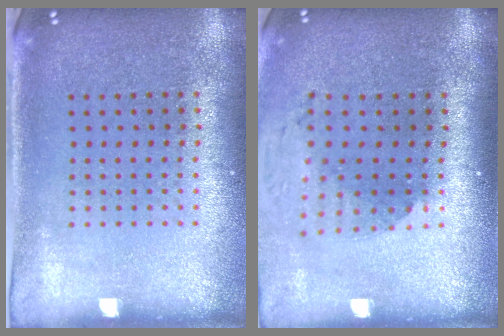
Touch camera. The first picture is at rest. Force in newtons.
{"total": 1.8, "press": 1.5, "slide": 1.1}